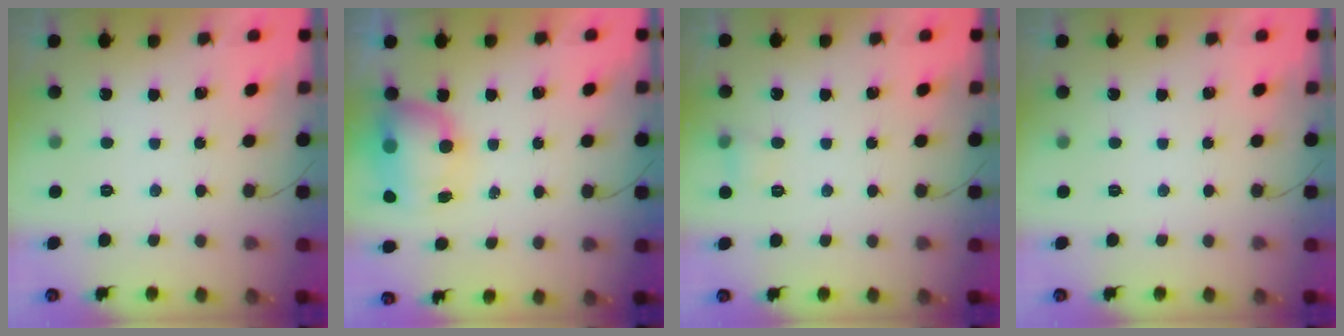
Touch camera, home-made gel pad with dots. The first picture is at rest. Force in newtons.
{"total": 8.7, "press": 8.6, "slide": 1.6}
{"total": 4.5, "press": 4.3, "slide": 1.3}
{"total": 0.0}